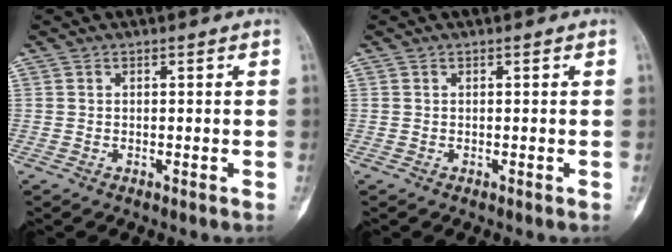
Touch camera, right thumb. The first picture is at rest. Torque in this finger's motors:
{"motor_torque": [0.44, 0.08, 0.04, -0.13, 0.07]}